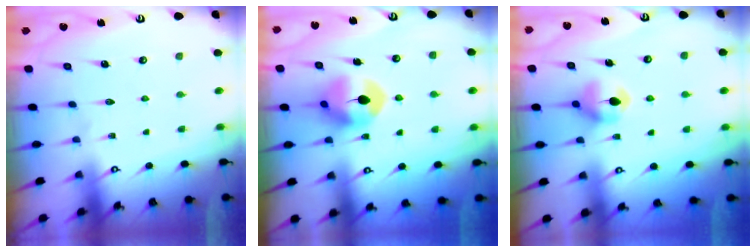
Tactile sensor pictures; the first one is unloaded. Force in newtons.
{"total": 7.4, "press": 7.4, "slide": 0.3}
{"total": 6.5, "press": 6.5, "slide": 0.5}